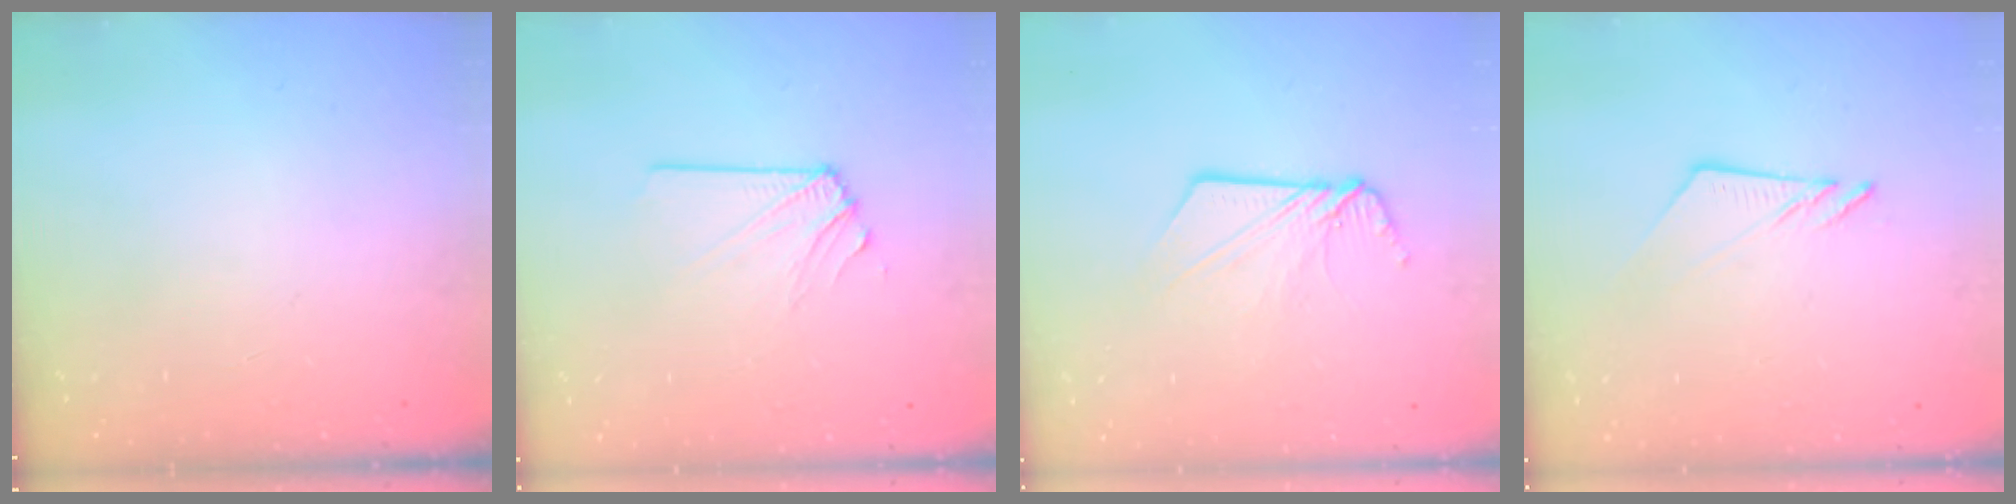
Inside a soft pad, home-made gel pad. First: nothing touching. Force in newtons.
{"total": 2.9, "press": 2.8, "slide": 0.5}
{"total": 8.3, "press": 8.3, "slide": 0.3}
{"total": 6.7, "press": 6.7, "slide": 0.1}